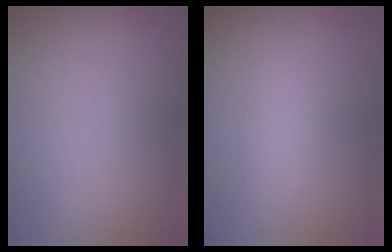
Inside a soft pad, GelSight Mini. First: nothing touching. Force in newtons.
{"total": 1.6, "press": 1.6, "slide": 0.0}